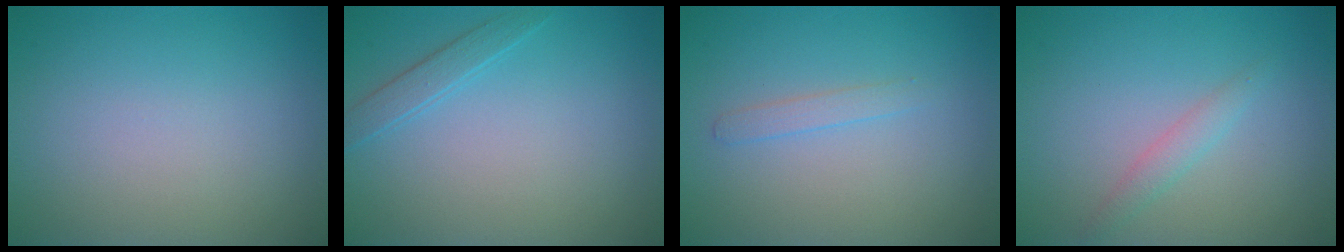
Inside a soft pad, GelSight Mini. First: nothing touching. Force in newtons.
{"total": 1.4, "press": 1.4, "slide": 0.1}
{"total": 1.0, "press": 1.0, "slide": 0.1}
{"total": 1.4, "press": 1.4, "slide": 0.1}